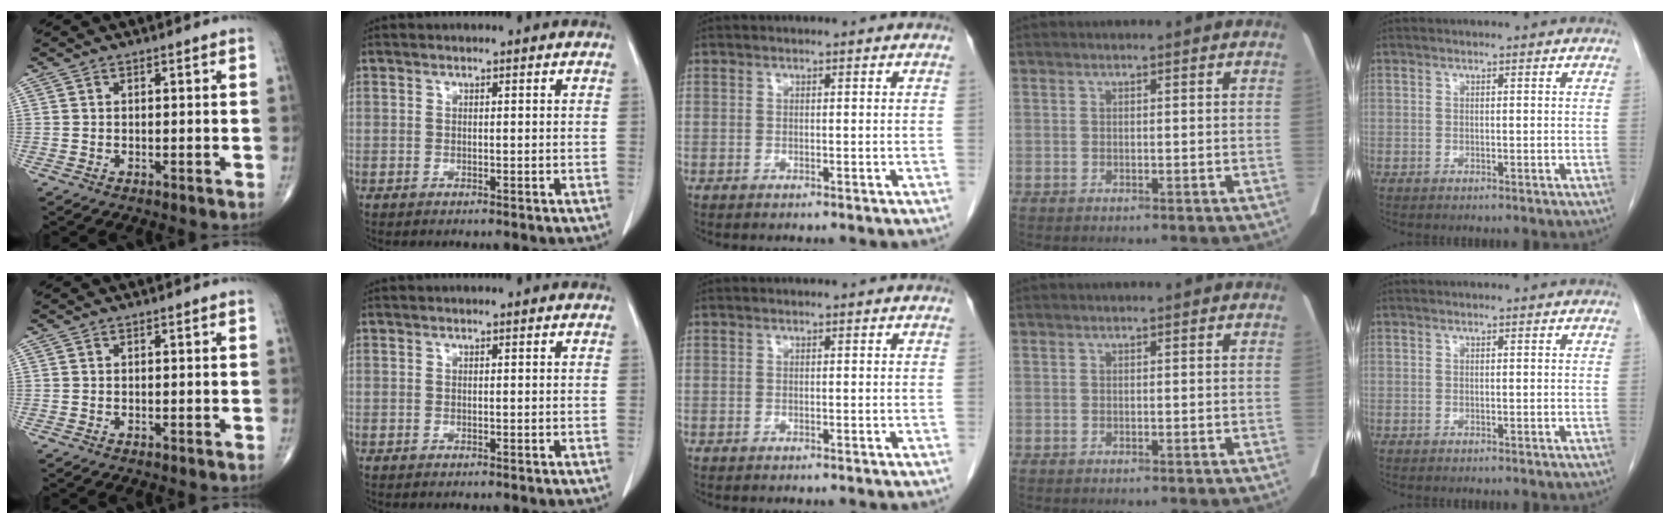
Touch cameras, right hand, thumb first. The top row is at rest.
{}